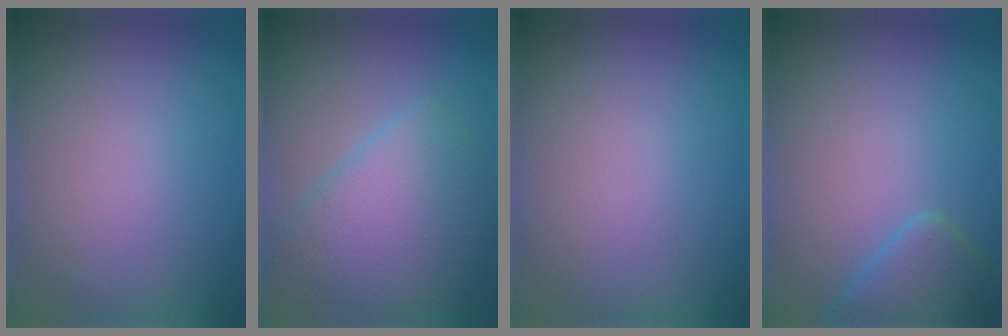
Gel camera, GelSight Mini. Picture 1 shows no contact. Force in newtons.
{"total": 6.5, "press": 6.5, "slide": 0.2}
{"total": 0.0}
{"total": 2.7, "press": 2.7, "slide": 0.2}